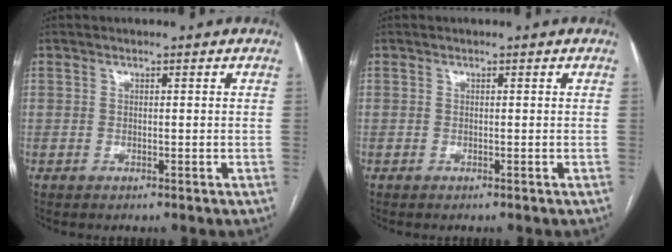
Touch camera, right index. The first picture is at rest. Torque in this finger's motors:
{"motor_torque": [-0.21, -0.09, -0.01, -0.01]}